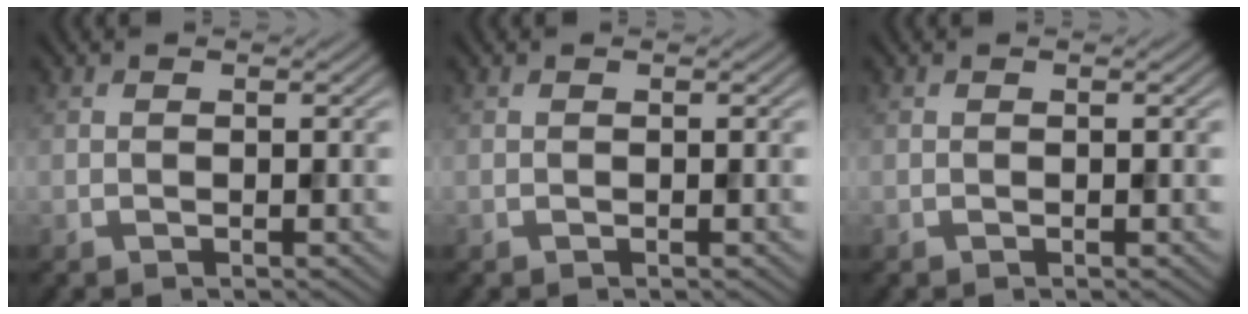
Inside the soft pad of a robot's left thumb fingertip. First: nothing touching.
{"total": 0.0}
{"total": 0.0}